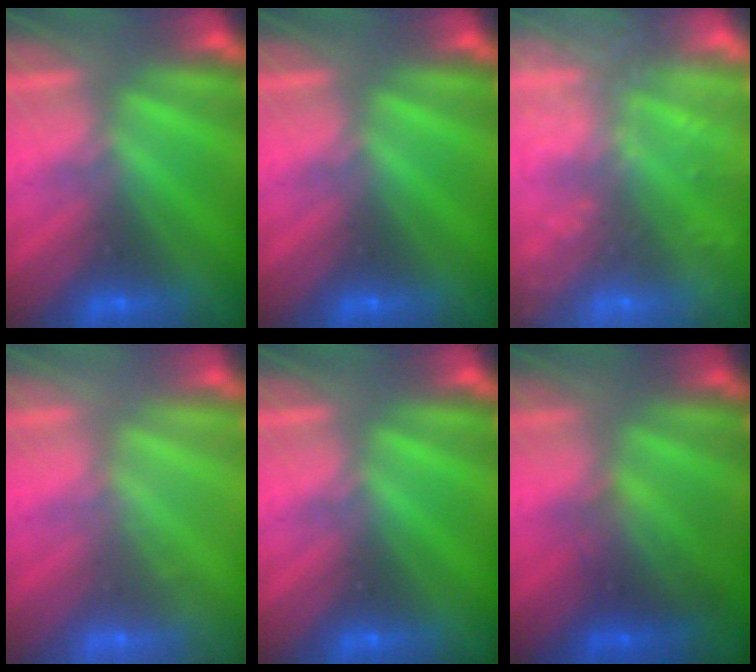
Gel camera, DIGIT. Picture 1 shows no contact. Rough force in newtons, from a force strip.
{"total": 0.0}
{"total": 8.3}
{"total": 1.8}
{"total": 0.0}
{"total": 2.0}